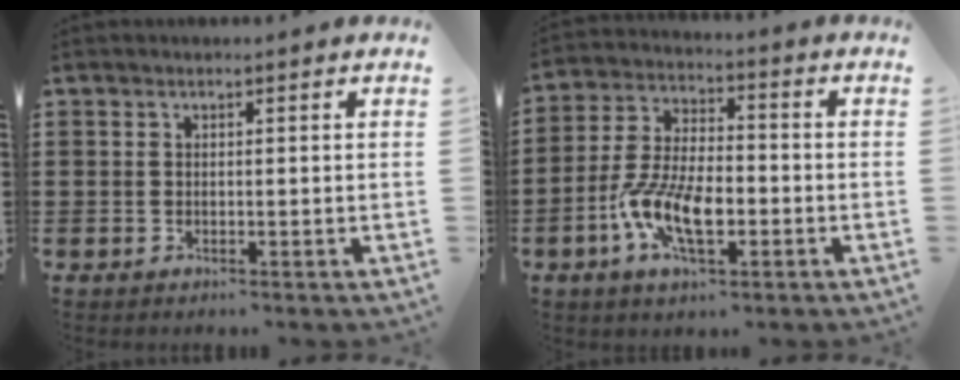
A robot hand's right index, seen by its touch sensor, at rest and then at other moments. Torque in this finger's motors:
{"motor_torque": [2.14, 0.00, 1.05, 0.21]}